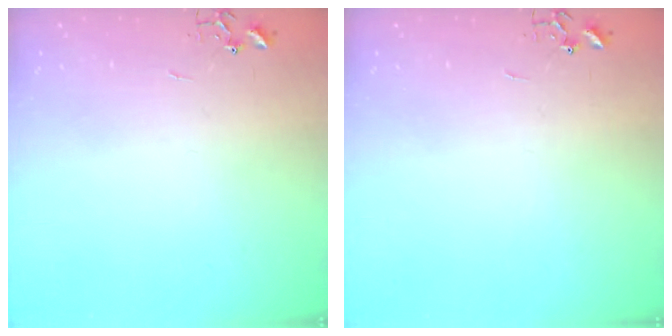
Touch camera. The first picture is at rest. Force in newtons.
{"total": 0.0}